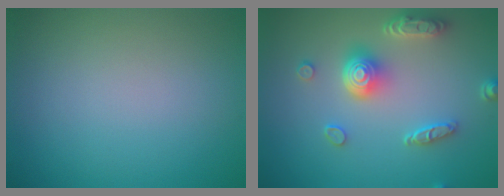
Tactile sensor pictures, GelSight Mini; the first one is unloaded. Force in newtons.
{"total": 5.0, "press": 4.0, "slide": 3.1}